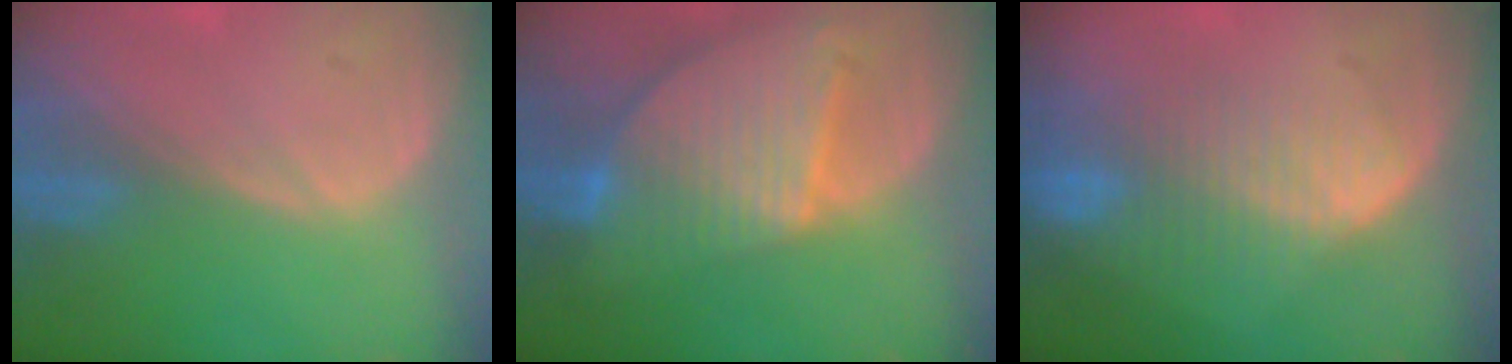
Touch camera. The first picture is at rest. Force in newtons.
{"total": 9.6, "press": 8.4, "slide": 4.8}
{"total": 8.6, "press": 7.3, "slide": 4.4}